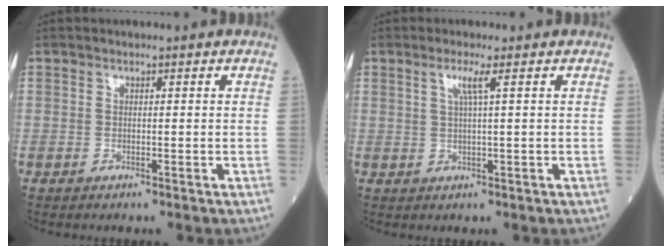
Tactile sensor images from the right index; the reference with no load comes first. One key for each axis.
{"total": 2.5, "fx": 1.0, "fy": -0.5, "fz": 2.3, "tx": -0.049, "ty": 0.000, "tz": 0.021}